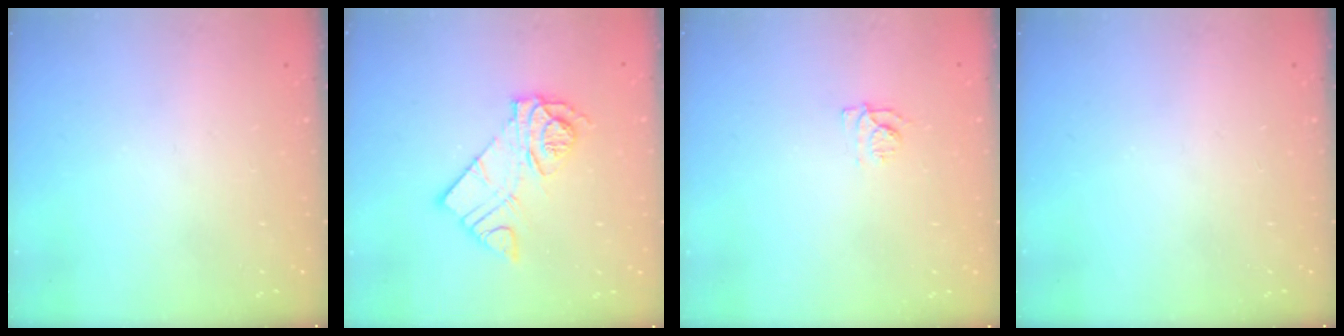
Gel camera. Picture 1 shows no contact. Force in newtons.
{"total": 12.1, "press": 12.1, "slide": 1.0}
{"total": 6.2, "press": 6.1, "slide": 0.7}
{"total": 0.0}